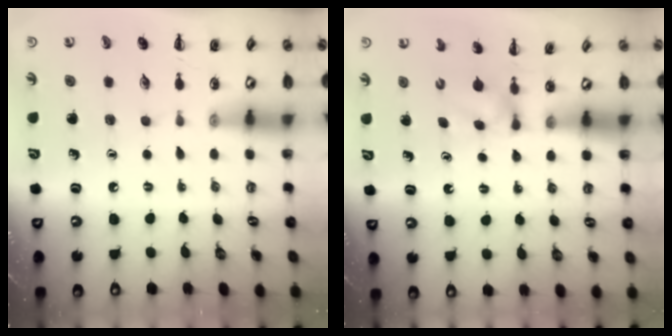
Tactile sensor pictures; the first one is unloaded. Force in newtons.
{"total": 2.5, "press": 2.3, "slide": 0.9}